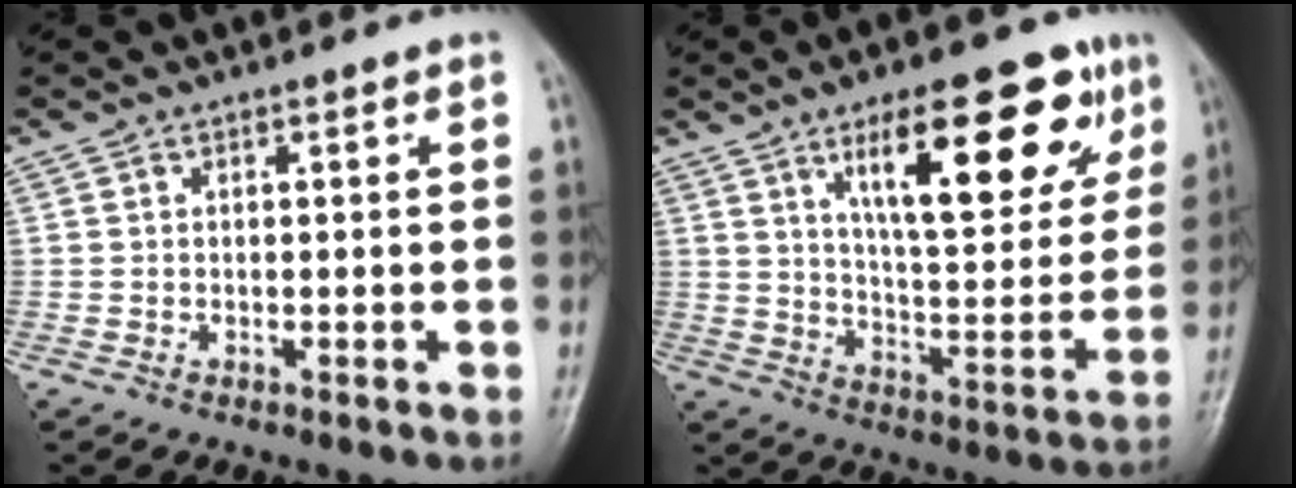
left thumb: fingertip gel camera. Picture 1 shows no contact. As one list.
[{"total": 20.9, "force": [10.8, 7.7, 16.2], "torque": [-0.189, -0.039, 0.167]}]